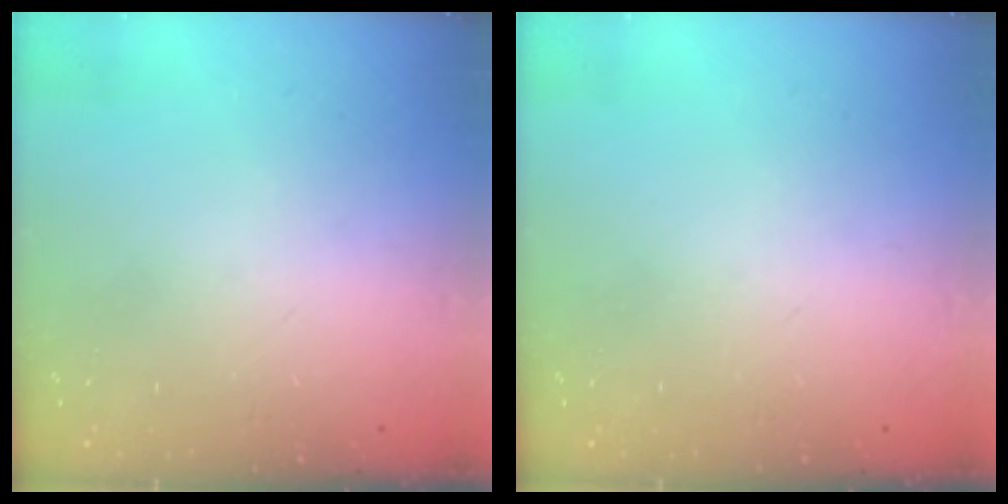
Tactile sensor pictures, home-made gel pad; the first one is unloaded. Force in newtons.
{"total": 0.0}